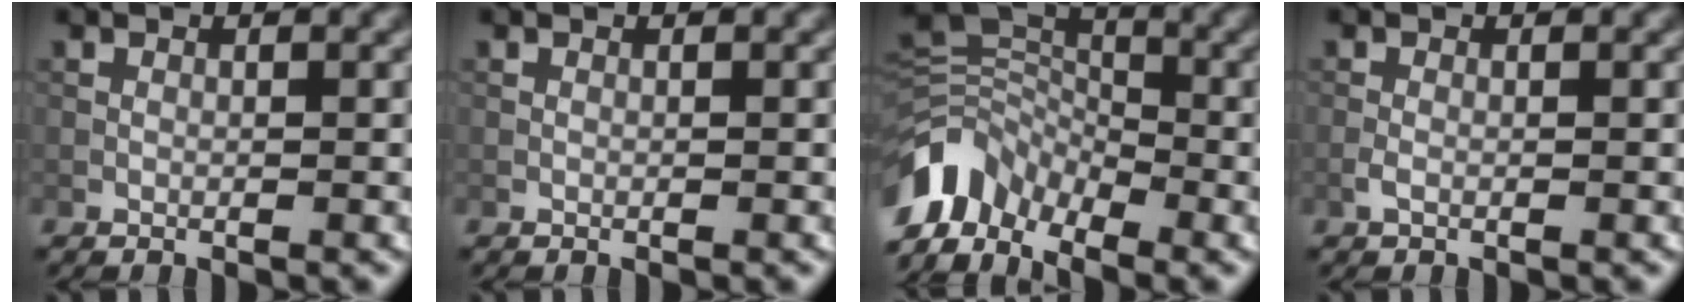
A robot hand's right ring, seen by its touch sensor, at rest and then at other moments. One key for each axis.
{"total": 0.0}
{"total": 7.0, "fx": -4.9, "fy": 4.0, "fz": 3.2, "tx": -0.062, "ty": -0.004, "tz": -0.106}
{"total": 0.9, "fx": -0.4, "fy": 0.4, "fz": 0.7, "tx": -0.019, "ty": 0.000, "tz": -0.010}